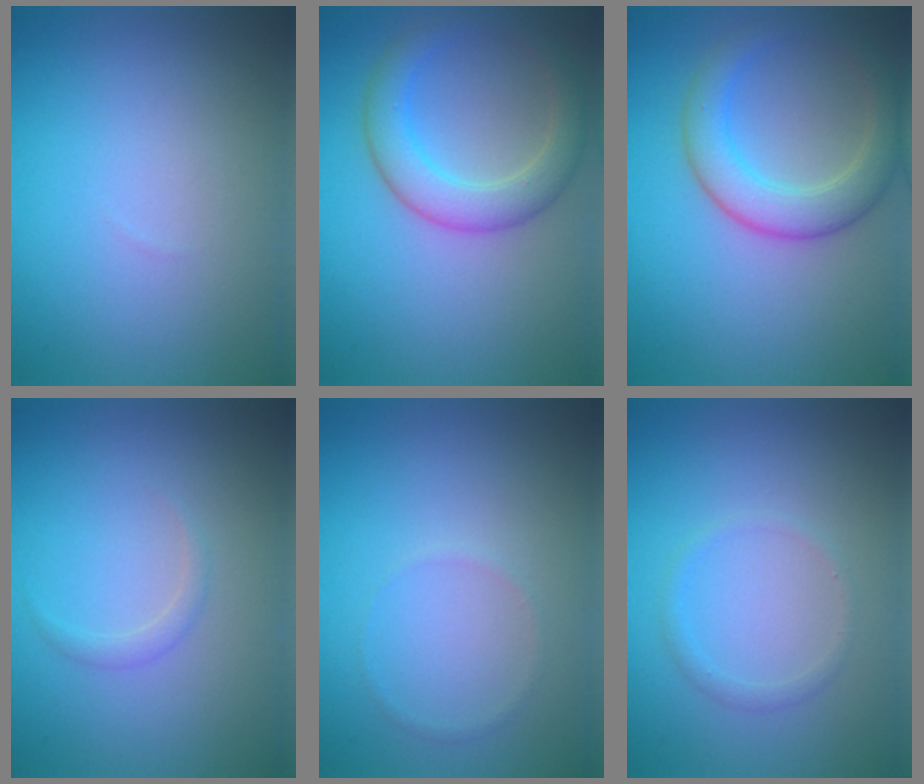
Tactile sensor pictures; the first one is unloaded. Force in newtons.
{"total": 4.3, "press": 4.3, "slide": 0.2}
{"total": 4.6, "press": 4.6, "slide": 0.3}
{"total": 0.9, "press": 0.9, "slide": 0.0}
{"total": 0.5, "press": 0.5, "slide": 0.1}
{"total": 0.9, "press": 0.9, "slide": 0.1}